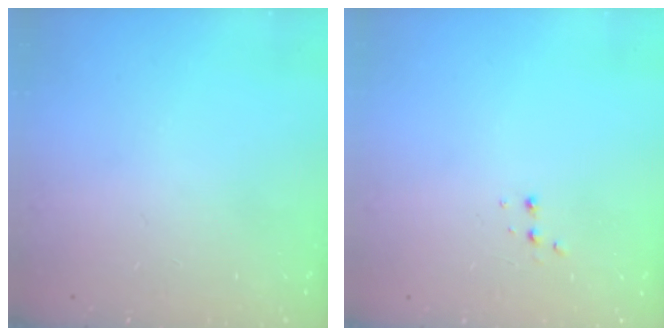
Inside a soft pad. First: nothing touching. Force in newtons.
{"total": 2.5, "press": 2.4, "slide": 0.8}